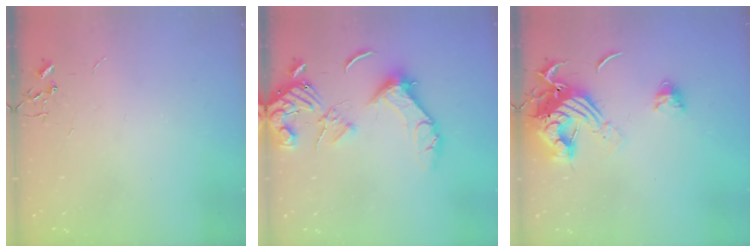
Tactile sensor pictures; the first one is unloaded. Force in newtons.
{"total": 14.9, "press": 14.7, "slide": 2.0}
{"total": 17.0, "press": 16.9, "slide": 1.7}